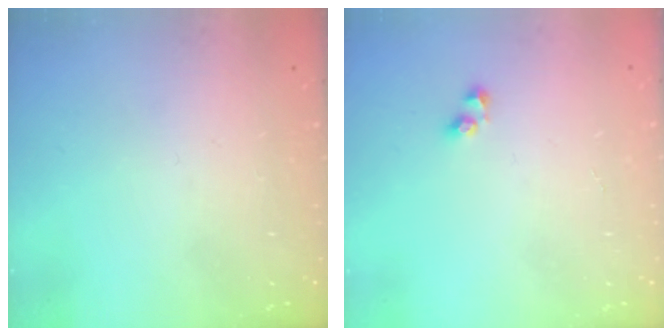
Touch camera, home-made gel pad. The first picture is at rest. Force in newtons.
{"total": 2.7, "press": 2.6, "slide": 0.6}